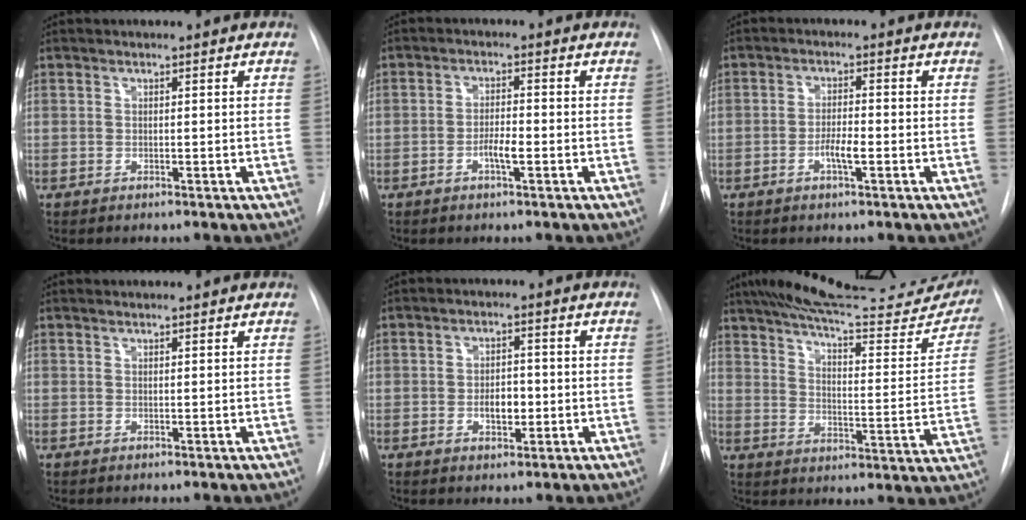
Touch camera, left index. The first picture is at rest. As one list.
[{"total": 2.8, "force": [-1.2, 0.4, 2.5], "torque": [-0.045, 0.002, -0.022]}, {"total": 3.1, "force": [-1.2, 0.5, 2.8], "torque": [-0.051, 0.001, -0.023]}, {"total": 3.1, "force": [3.0, 0.3, 0.6], "torque": [-0.012, 0.020, 0.035]}, {"total": 3.6, "force": [-0.7, 1.9, 2.9], "torque": [-0.045, 0.003, -0.008]}, {"total": 28.7, "force": [25.0, 5.3, 13.0], "torque": [-0.200, -0.055, 0.316]}]